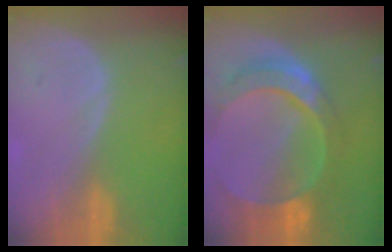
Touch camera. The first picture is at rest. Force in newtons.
{"total": 11.0, "press": 9.3, "slide": 5.8}